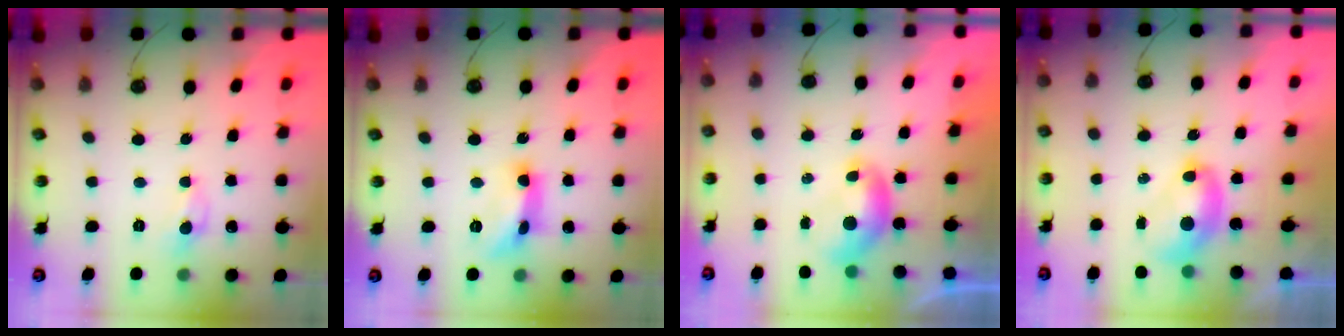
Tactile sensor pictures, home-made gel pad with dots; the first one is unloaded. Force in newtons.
{"total": 8.4, "press": 8.4, "slide": 0.4}
{"total": 0.0}
{"total": 2.7, "press": 2.7, "slide": 0.1}